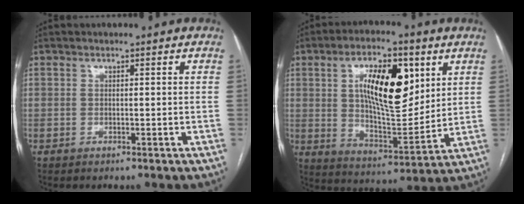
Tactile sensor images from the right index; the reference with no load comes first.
{"total": 15.9, "force": [5.2, 5.8, 13.9], "torque": [-0.238, 0.007, 0.090]}